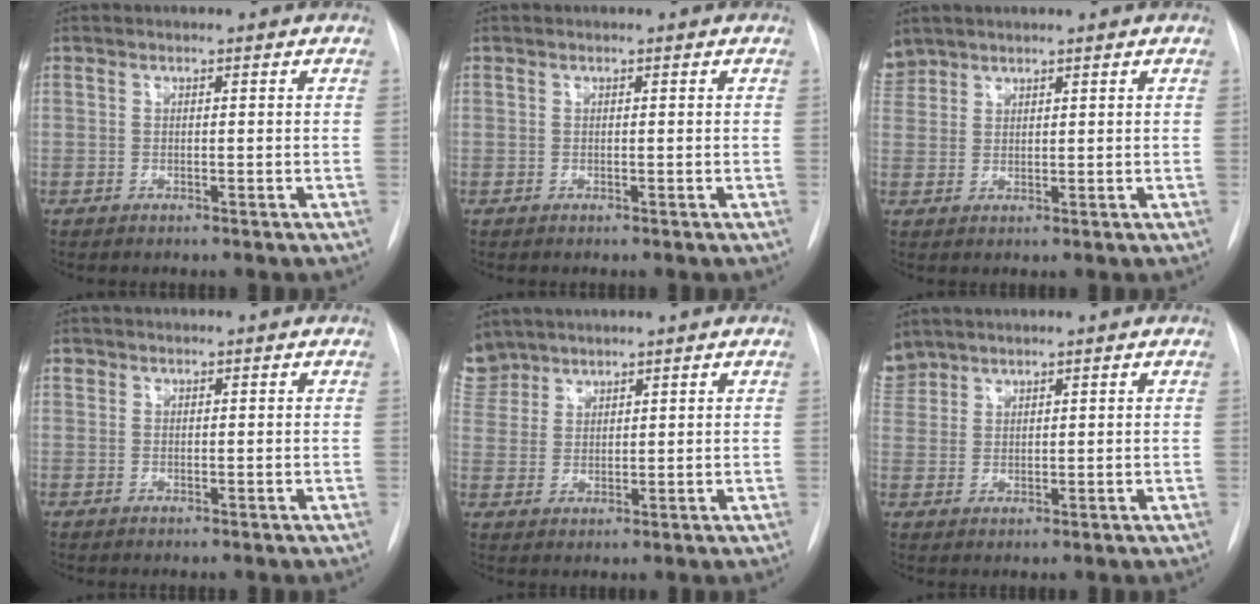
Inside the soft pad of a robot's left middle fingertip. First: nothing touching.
{"total": 0.0}
{"total": 3.9, "force": [3.4, 1.9, 0.1], "torque": [-0.003, 0.013, 0.074]}
{"total": 0.6, "force": [0.3, 0.5, 0.1], "torque": [0.001, 0.006, 0.005]}
{"total": 6.3, "force": [5.4, 3.2, 0.2], "torque": [-0.005, 0.008, 0.115]}
{"total": 4.3, "force": [3.8, 2.1, 0.1], "torque": [-0.006, 0.013, 0.083]}